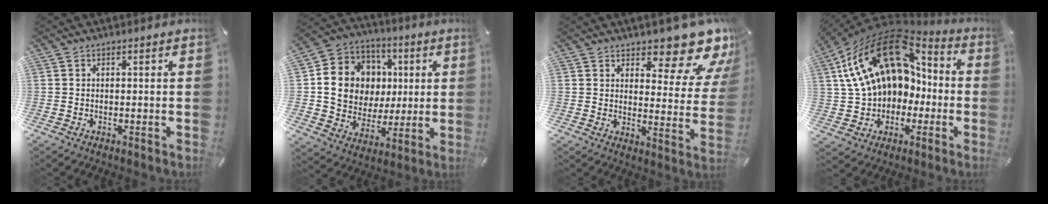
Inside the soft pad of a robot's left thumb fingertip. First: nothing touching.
{"total": 14.8, "force": [2.2, 13.6, 5.4], "torque": [-0.105, -0.001, 0.050]}
{"total": 12.6, "force": [10.1, 4.5, 5.9], "torque": [-0.065, -0.094, 0.169]}
{"total": 21.6, "force": [6.0, 15.4, 13.9], "torque": [-0.248, -0.022, 0.111]}